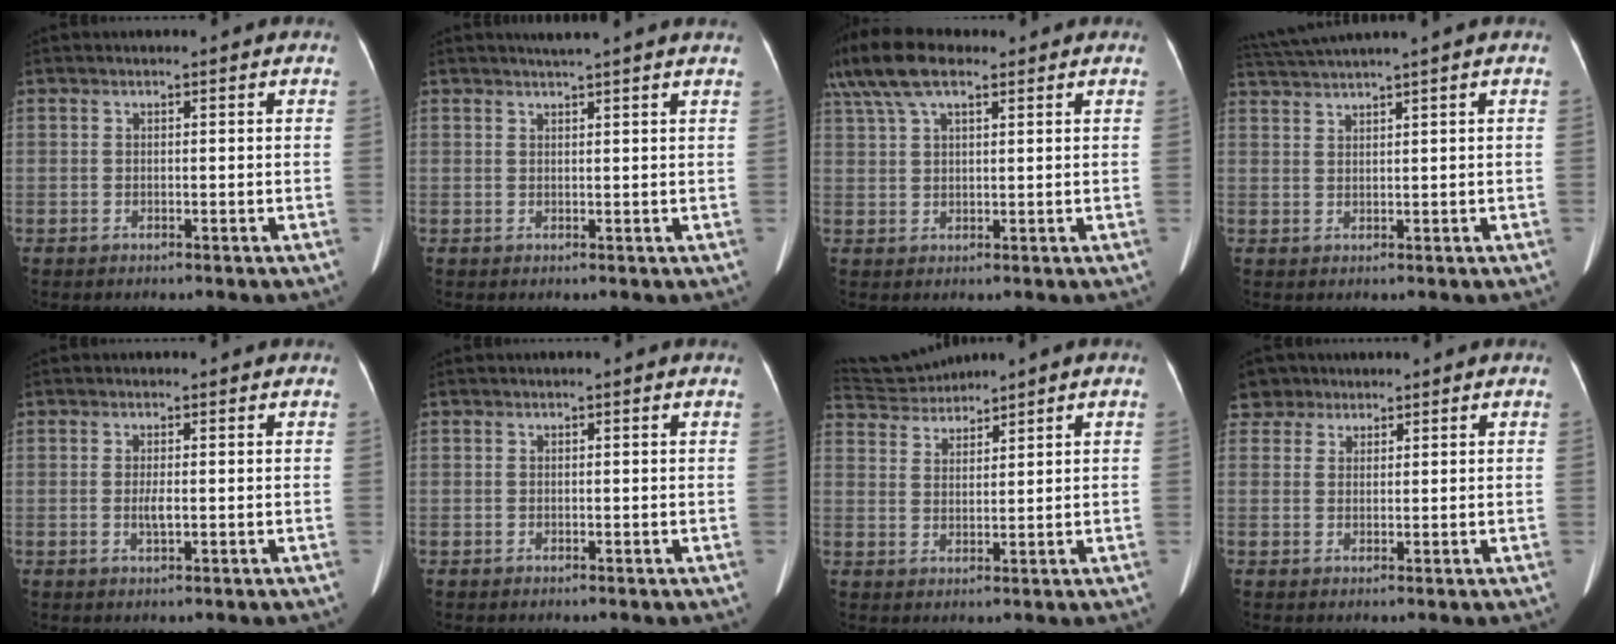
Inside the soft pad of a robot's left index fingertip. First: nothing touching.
{"total": 5.3, "force": [4.6, -0.7, 2.4], "torque": [-0.034, 0.017, 0.054]}
{"total": 10.8, "force": [7.6, 3.9, 6.7], "torque": [-0.145, 0.047, 0.146]}
{"total": 5.1, "force": [4.4, -1.8, 2.1], "torque": [-0.043, 0.017, 0.089]}
{"total": 1.5, "force": [0.1, 0.2, 1.5], "torque": [-0.032, -0.001, 0.002]}
{"total": 0.6, "force": [0.5, -0.1, 0.3], "torque": [-0.006, 0.003, 0.012]}
{"total": 5.1, "force": [5.1, -0.3, 0.0], "torque": [-0.015, 0.021, 0.109]}
{"total": 3.9, "force": [2.8, 2.8, -0.2], "torque": [0.003, 0.017, 0.052]}